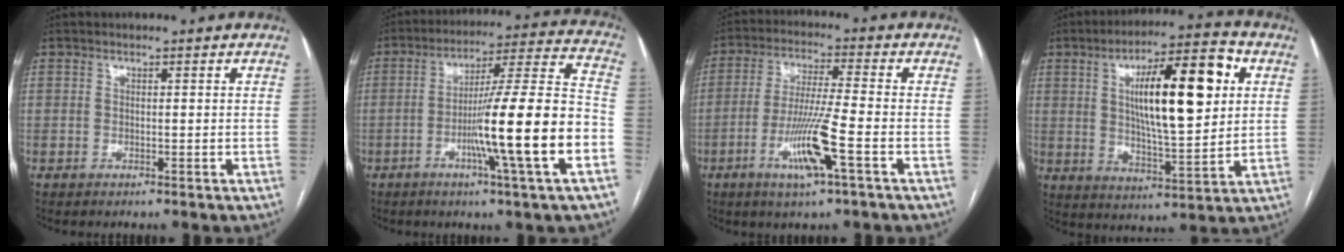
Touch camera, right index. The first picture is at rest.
{"total": 17.9, "force": [-5.6, -1.0, 17.0], "torque": [-0.267, 0.001, -0.094]}
{"total": 10.1, "force": [-4.0, -0.1, 9.3], "torque": [-0.183, -0.012, -0.075]}
{"total": 17.3, "force": [4.6, 4.0, 16.2], "torque": [-0.264, 0.015, 0.072]}